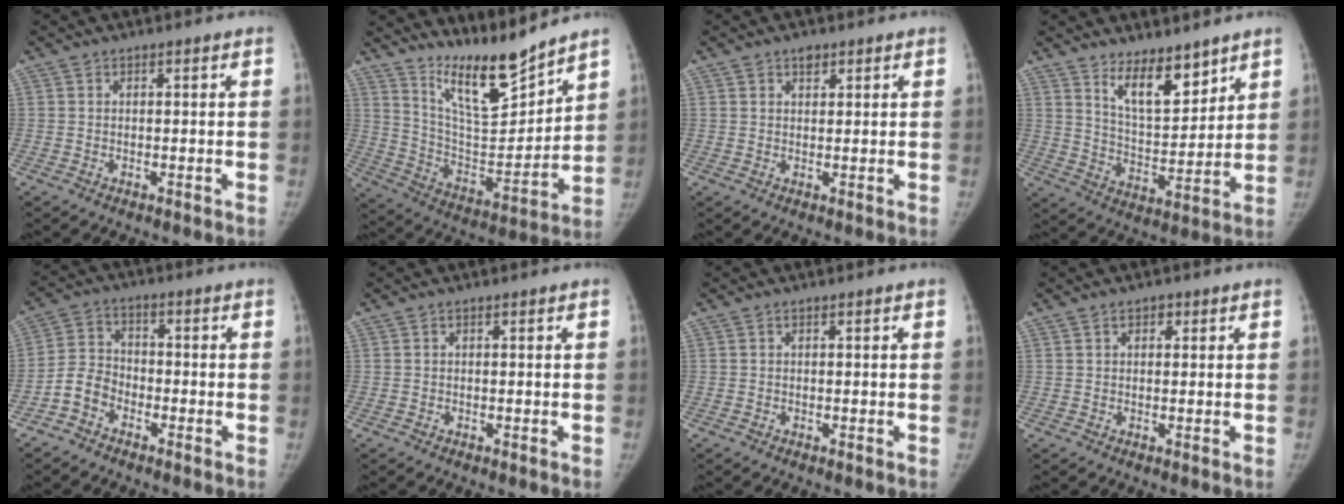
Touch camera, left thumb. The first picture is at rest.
{"total": 14.5, "force": [12.4, 2.4, 7.2], "torque": [-0.091, -0.097, 0.231]}
{"total": 2.1, "force": [1.3, 1.3, 0.9], "torque": [-0.003, -0.006, 0.018]}
{"total": 10.6, "force": [7.6, 4.1, 6.1], "torque": [-0.076, -0.068, 0.141]}
{"total": 5.7, "force": [-3.3, 4.1, 2.3], "torque": [-0.037, 0.025, -0.074]}
{"total": 0.0}
{"total": 0.0}
{"total": 1.8, "force": [0.9, 1.2, 0.9], "torque": [-0.006, -0.001, 0.010]}